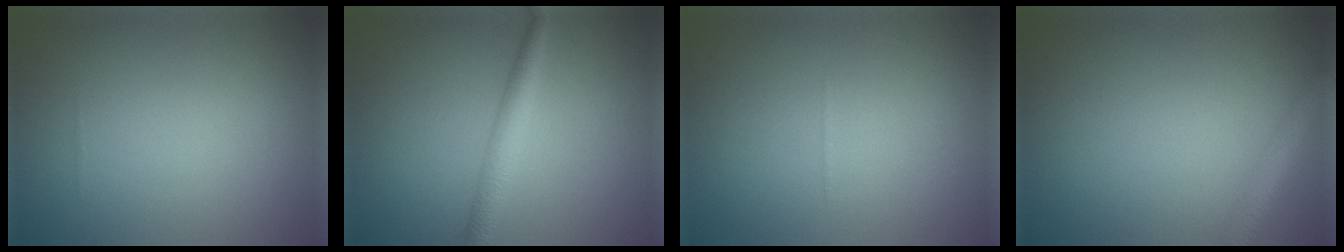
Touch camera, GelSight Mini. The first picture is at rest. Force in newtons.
{"total": 2.6, "press": 2.6, "slide": 0.0}
{"total": 0.0}
{"total": 2.5, "press": 2.5, "slide": 0.1}